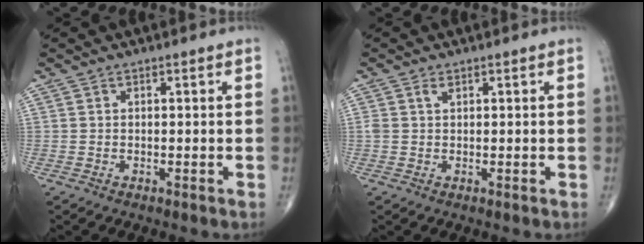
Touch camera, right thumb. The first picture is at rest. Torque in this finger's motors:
{"motor_torque": [0.00, -0.03, 0.24, 0.16, 0.00]}